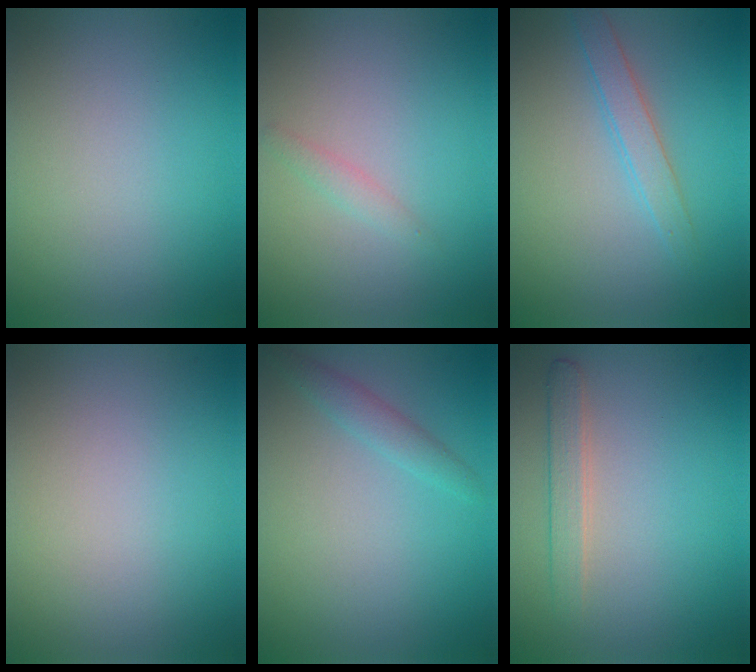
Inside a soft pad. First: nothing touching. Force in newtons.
{"total": 0.9, "press": 0.9, "slide": 0.0}
{"total": 2.0, "press": 2.0, "slide": 0.0}
{"total": 0.0}
{"total": 1.5, "press": 1.5, "slide": 0.0}
{"total": 1.8, "press": 1.8, "slide": 0.1}